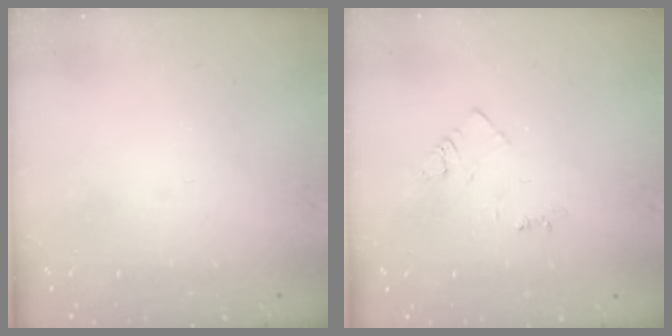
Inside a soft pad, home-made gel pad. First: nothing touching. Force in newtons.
{"total": 3.8, "press": 3.8, "slide": 0.5}